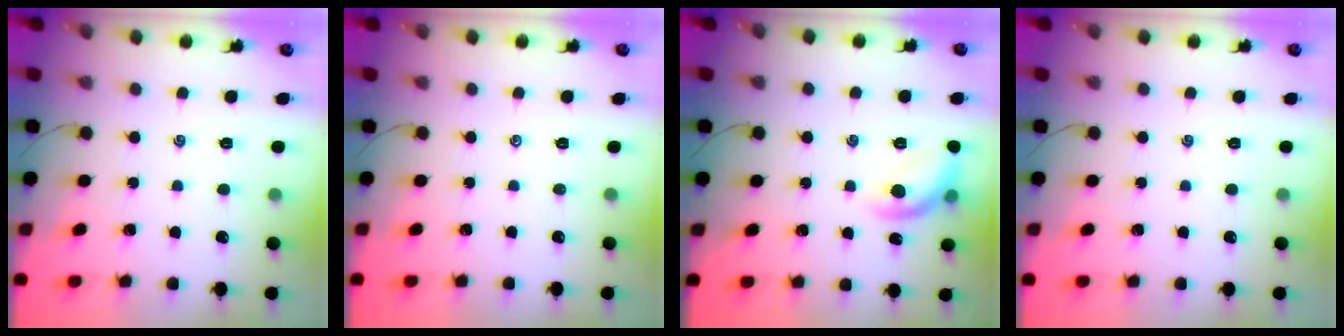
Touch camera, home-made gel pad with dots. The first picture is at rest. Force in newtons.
{"total": 0.0}
{"total": 10.8, "press": 10.8, "slide": 0.3}
{"total": 0.0}